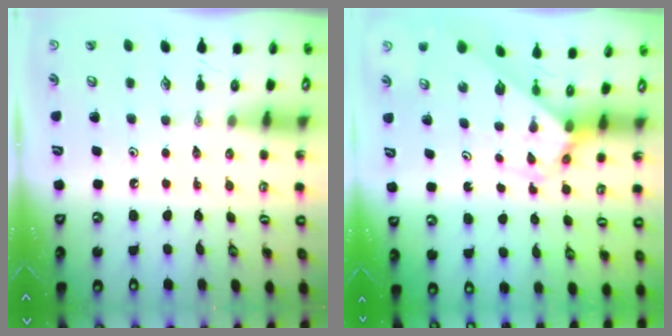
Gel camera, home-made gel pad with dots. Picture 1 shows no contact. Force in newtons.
{"total": 2.7, "press": 2.7, "slide": 0.2}